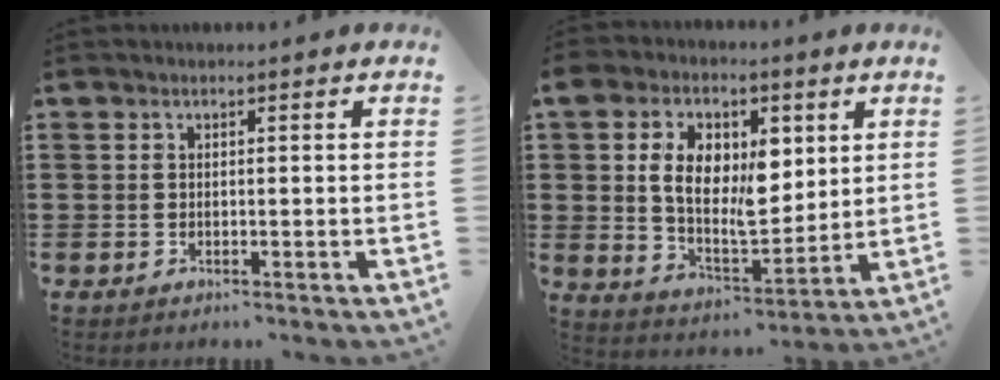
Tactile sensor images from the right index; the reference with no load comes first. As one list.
[{"total": 11.0, "force": [3.3, 6.7, 8.1], "torque": [-0.162, 0.007, 0.061]}]